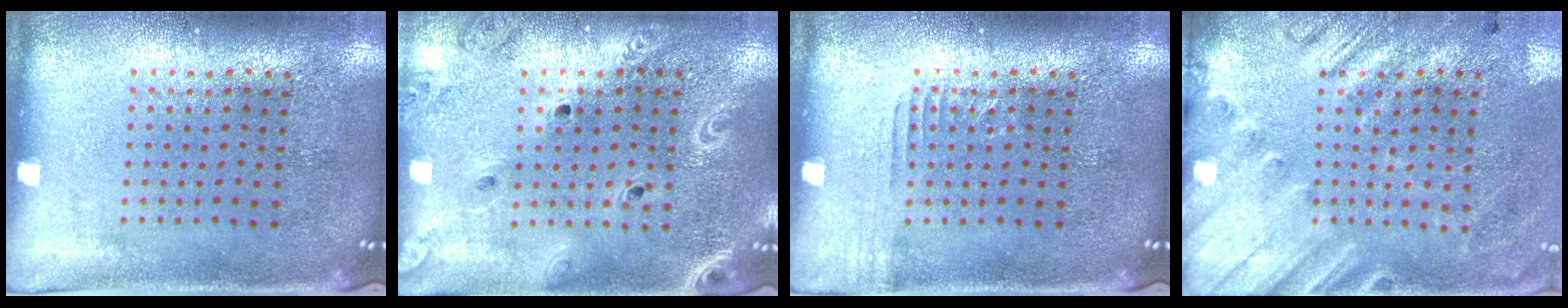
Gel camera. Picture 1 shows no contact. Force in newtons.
{"total": 2.1, "press": 1.9, "slide": 0.9}
{"total": 0.9, "press": 0.9, "slide": 0.2}
{"total": 2.6, "press": 1.8, "slide": 1.8}